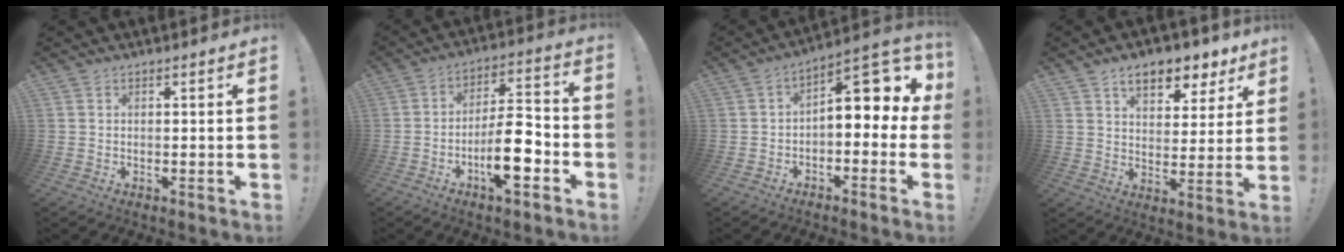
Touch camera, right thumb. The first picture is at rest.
{"total": 14.1, "force": [-5.8, 4.6, 12.0], "torque": [-0.195, 0.023, -0.098]}
{"total": 10.4, "force": [1.8, 4.9, 9.0], "torque": [-0.110, -0.019, 0.028]}
{"total": 10.2, "force": [6.6, 5.5, 5.4], "torque": [-0.075, -0.037, 0.118]}